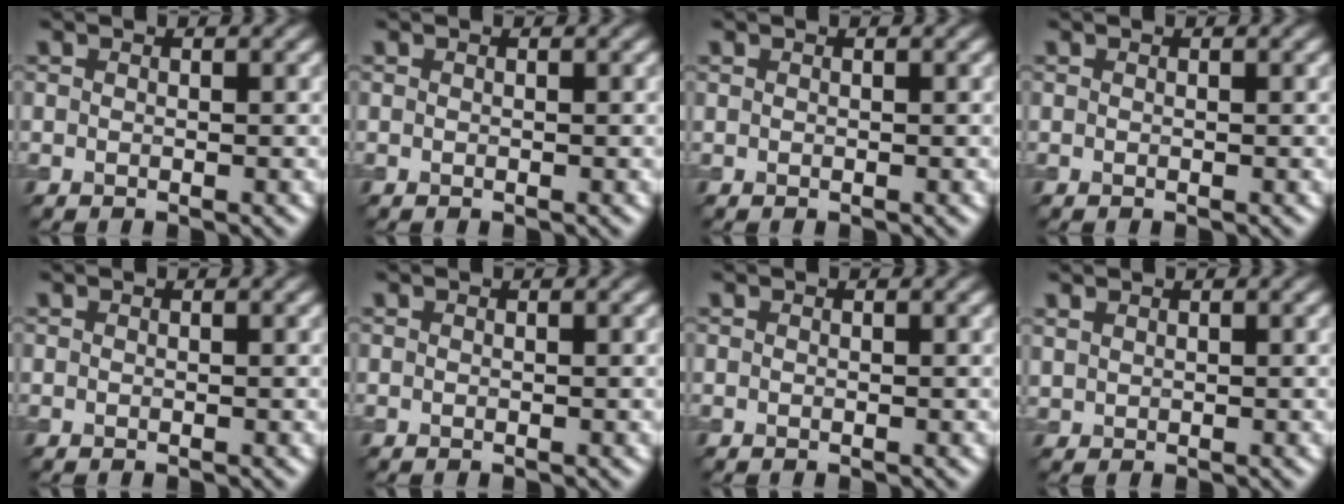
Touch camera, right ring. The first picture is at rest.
{"total": 0.0}
{"total": 0.0}
{"total": 0.0}
{"total": 0.0}
{"total": 0.0}
{"total": 0.0}
{"total": 0.9, "force": [0.7, 0.6, 0.1], "torque": [-0.006, 0.001, 0.019]}